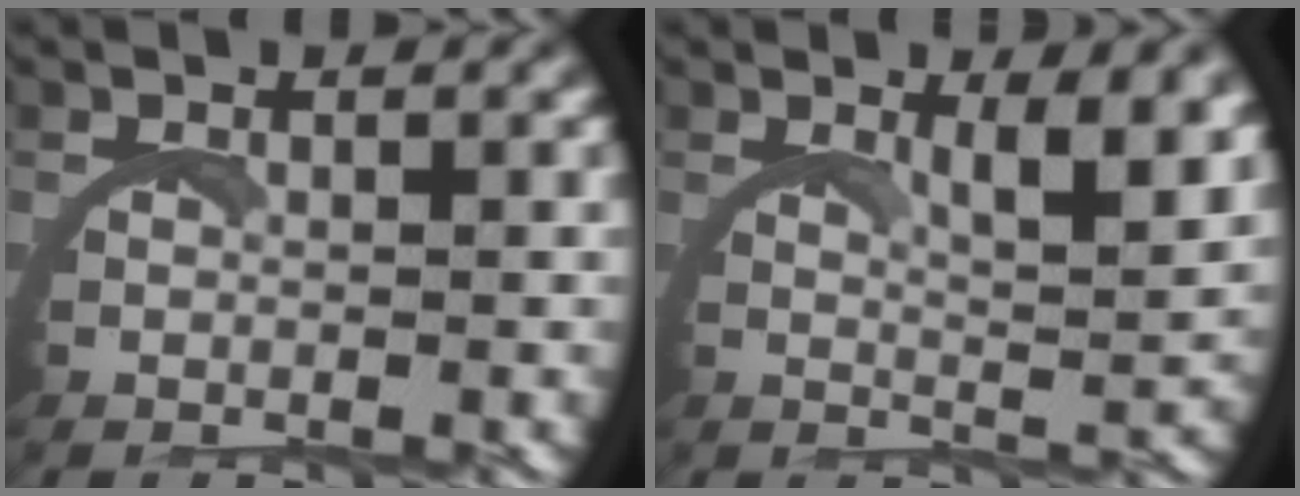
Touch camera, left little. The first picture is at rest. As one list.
[{"total": 4.1, "force": [2.7, 0.1, 3.1], "torque": [-0.051, -0.010, 0.042]}]